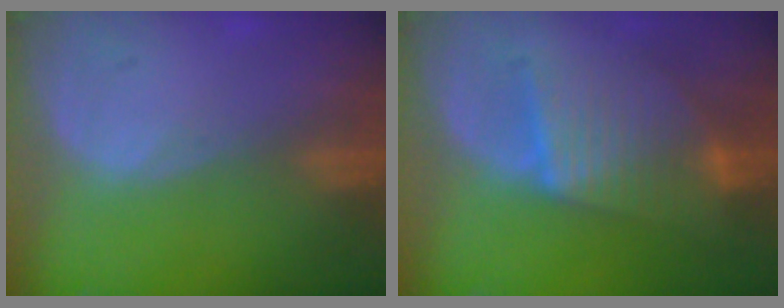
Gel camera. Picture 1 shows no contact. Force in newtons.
{"total": 7.9, "press": 7.9, "slide": 0.3}